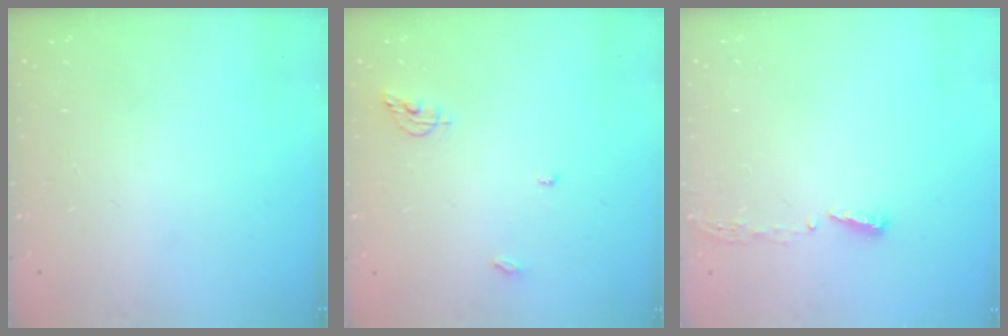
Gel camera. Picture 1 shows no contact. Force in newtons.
{"total": 6.3, "press": 6.2, "slide": 0.6}
{"total": 3.8, "press": 3.8, "slide": 0.4}